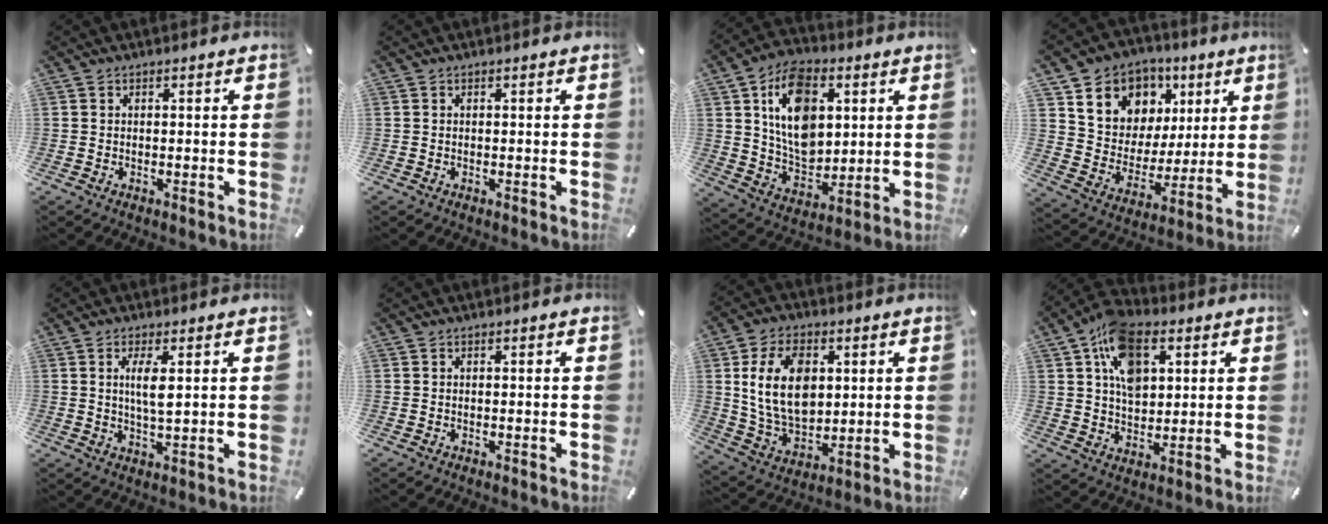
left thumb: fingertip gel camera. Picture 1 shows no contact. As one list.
[{"total": 0.0}, {"total": 16.1, "force": [4.5, 11.5, 10.4], "torque": [-0.182, -0.003, 0.082]}, {"total": 12.6, "force": [5.8, 11.0, 2.4], "torque": [-0.042, -0.043, 0.114]}, {"total": 5.2, "force": [1.2, 1.3, 4.9], "torque": [-0.092, -0.002, 0.016]}, {"total": 0.0}, {"total": 14.7, "force": [2.9, 10.3, 10.1], "torque": [-0.214, 0.005, 0.050]}, {"total": 13.7, "force": [5.4, 9.1, 8.7], "torque": [-0.157, -0.003, 0.100]}]